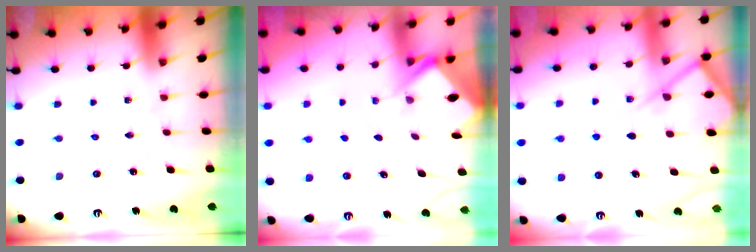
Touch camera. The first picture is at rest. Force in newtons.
{"total": 2.4, "press": 2.4, "slide": 0.1}
{"total": 8.4, "press": 8.4, "slide": 1.1}